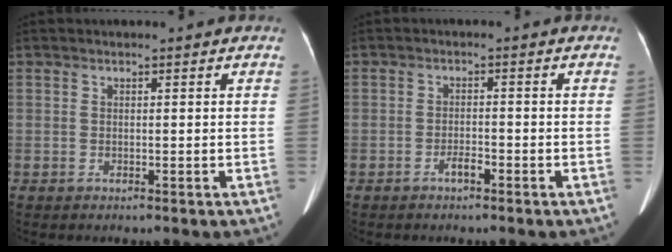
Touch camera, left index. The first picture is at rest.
{"total": 1.8, "force": [-1.3, 0.4, 1.2], "torque": [-0.021, 0.002, -0.022]}